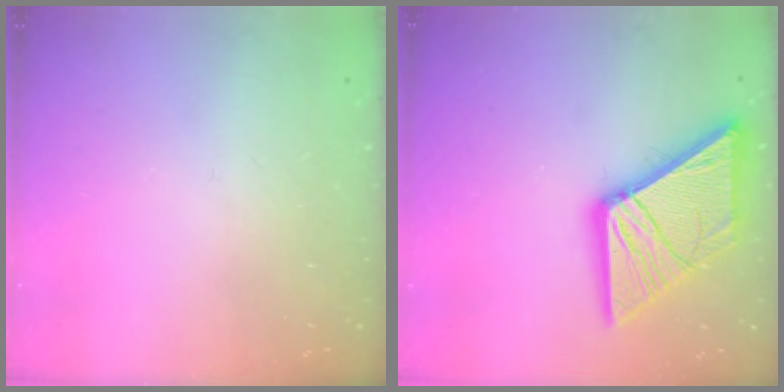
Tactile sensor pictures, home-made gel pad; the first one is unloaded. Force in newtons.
{"total": 19.5, "press": 19.4, "slide": 2.2}